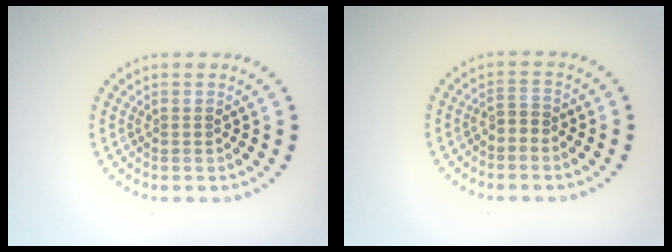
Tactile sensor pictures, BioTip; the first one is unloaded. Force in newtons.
{"total": 1.3, "press": 1.0, "slide": 0.9}